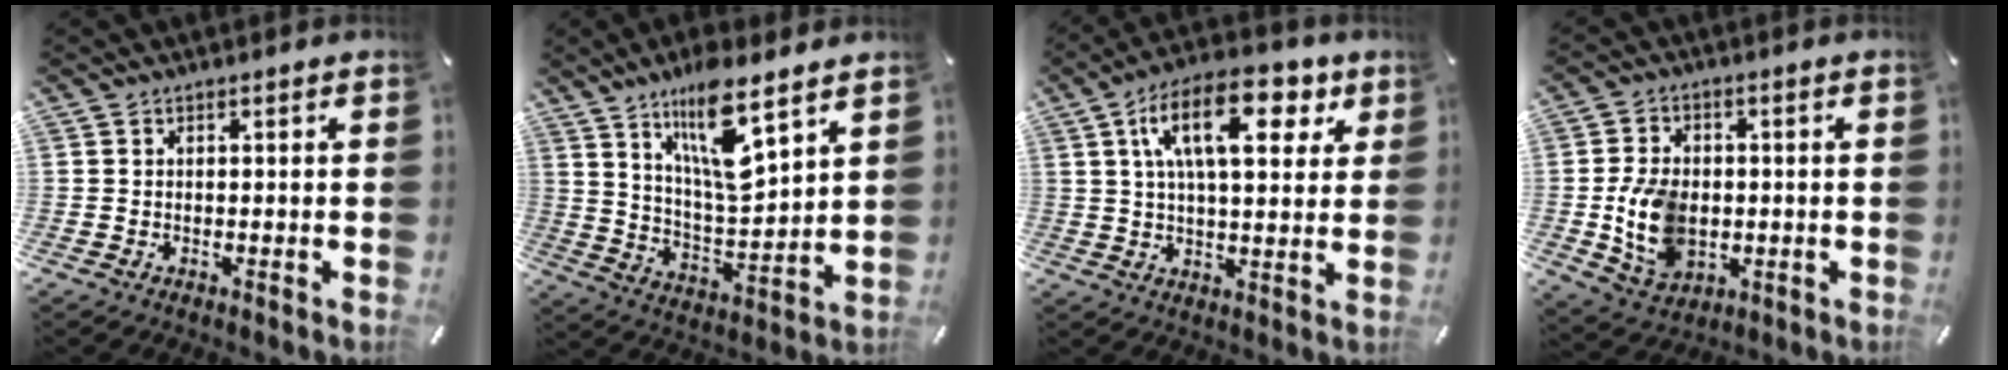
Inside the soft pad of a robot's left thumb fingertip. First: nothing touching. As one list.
[{"total": 14.9, "force": [10.0, 4.2, 10.2], "torque": [-0.190, -0.044, 0.172]}, {"total": 16.8, "force": [7.1, 7.9, 13.0], "torque": [-0.214, -0.004, 0.115]}, {"total": 11.6, "force": [-1.1, 8.8, 7.6], "torque": [-0.162, 0.005, -0.017]}]